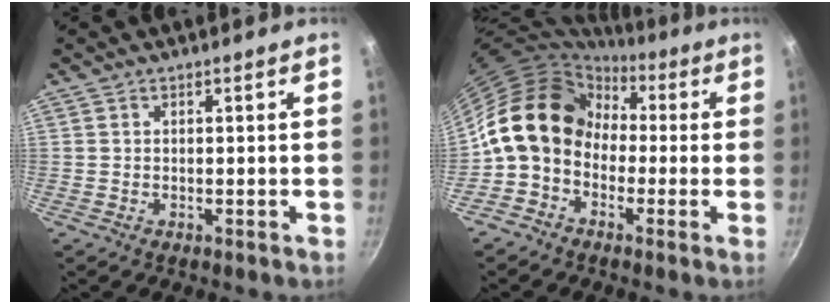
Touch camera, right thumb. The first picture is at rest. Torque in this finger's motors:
{"motor_torque": [1.54, 3.20, 1.14, -1.22, 0.59]}